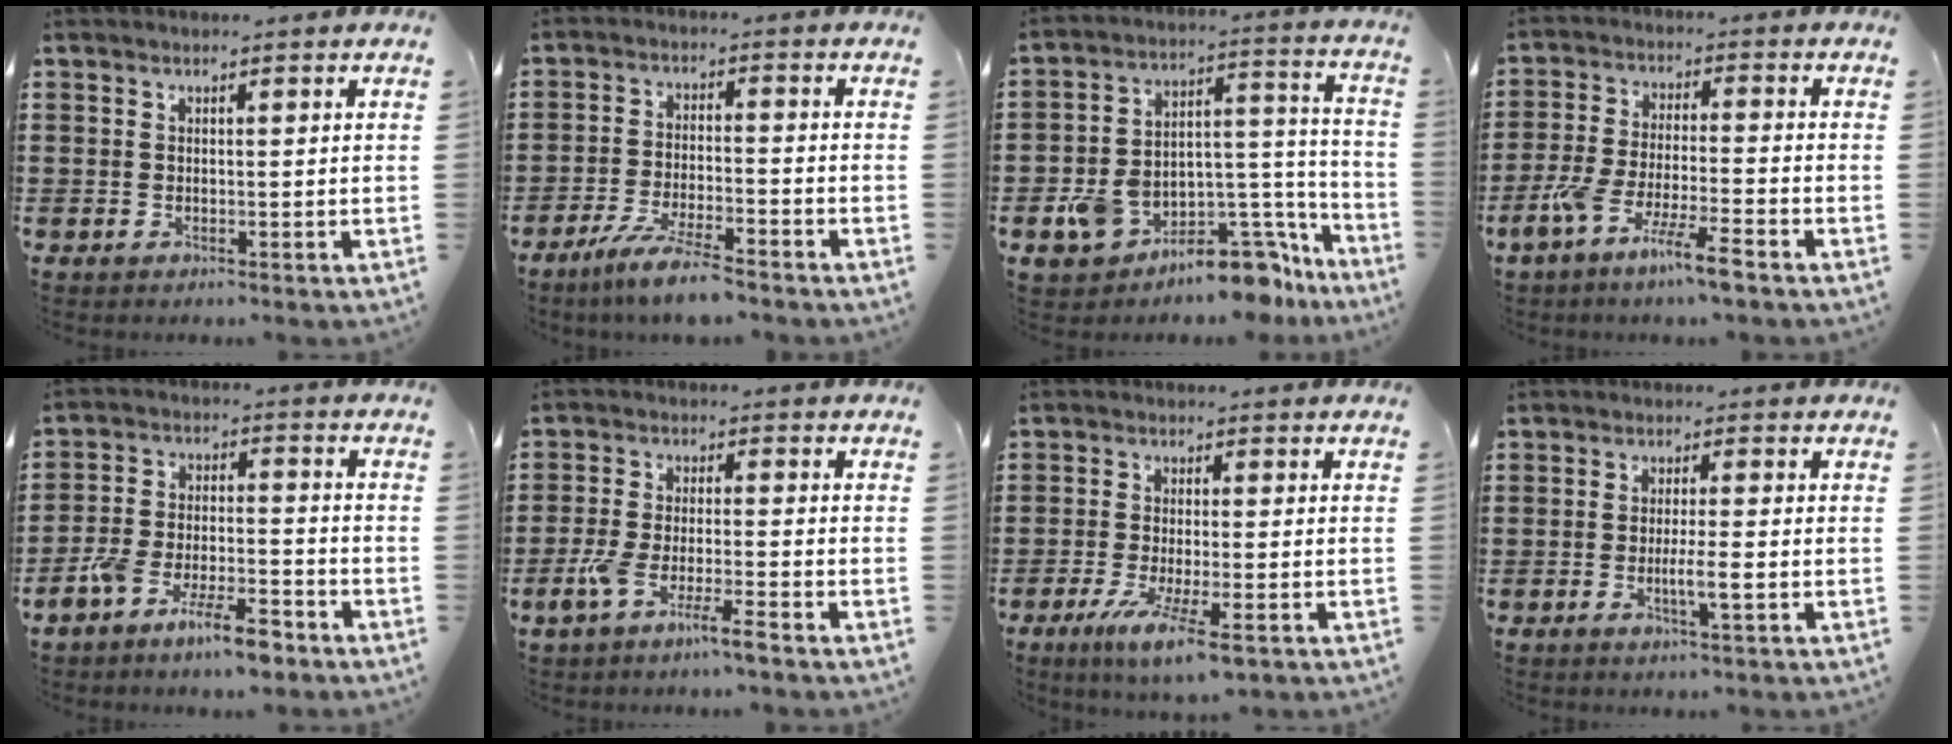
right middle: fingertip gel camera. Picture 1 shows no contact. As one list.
[{"total": 6.4, "force": [-5.4, 0.2, 3.4], "torque": [-0.074, -0.014, -0.101]}, {"total": 10.0, "force": [-8.2, 3.8, 4.1], "torque": [-0.076, 0.026, -0.157]}, {"total": 7.8, "force": [-5.8, 0.2, 5.2], "torque": [-0.116, -0.013, -0.113]}, {"total": 8.5, "force": [-6.6, 2.1, 5.0], "torque": [-0.101, 0.009, -0.125]}, {"total": 6.0, "force": [-3.9, 0.4, 4.5], "torque": [-0.100, -0.014, -0.075]}, {"total": 6.3, "force": [-3.1, 0.9, 5.3], "torque": [-0.108, -0.019, -0.052]}, {"total": 3.7, "force": [-1.3, 0.2, 3.5], "torque": [-0.062, -0.006, -0.023]}]